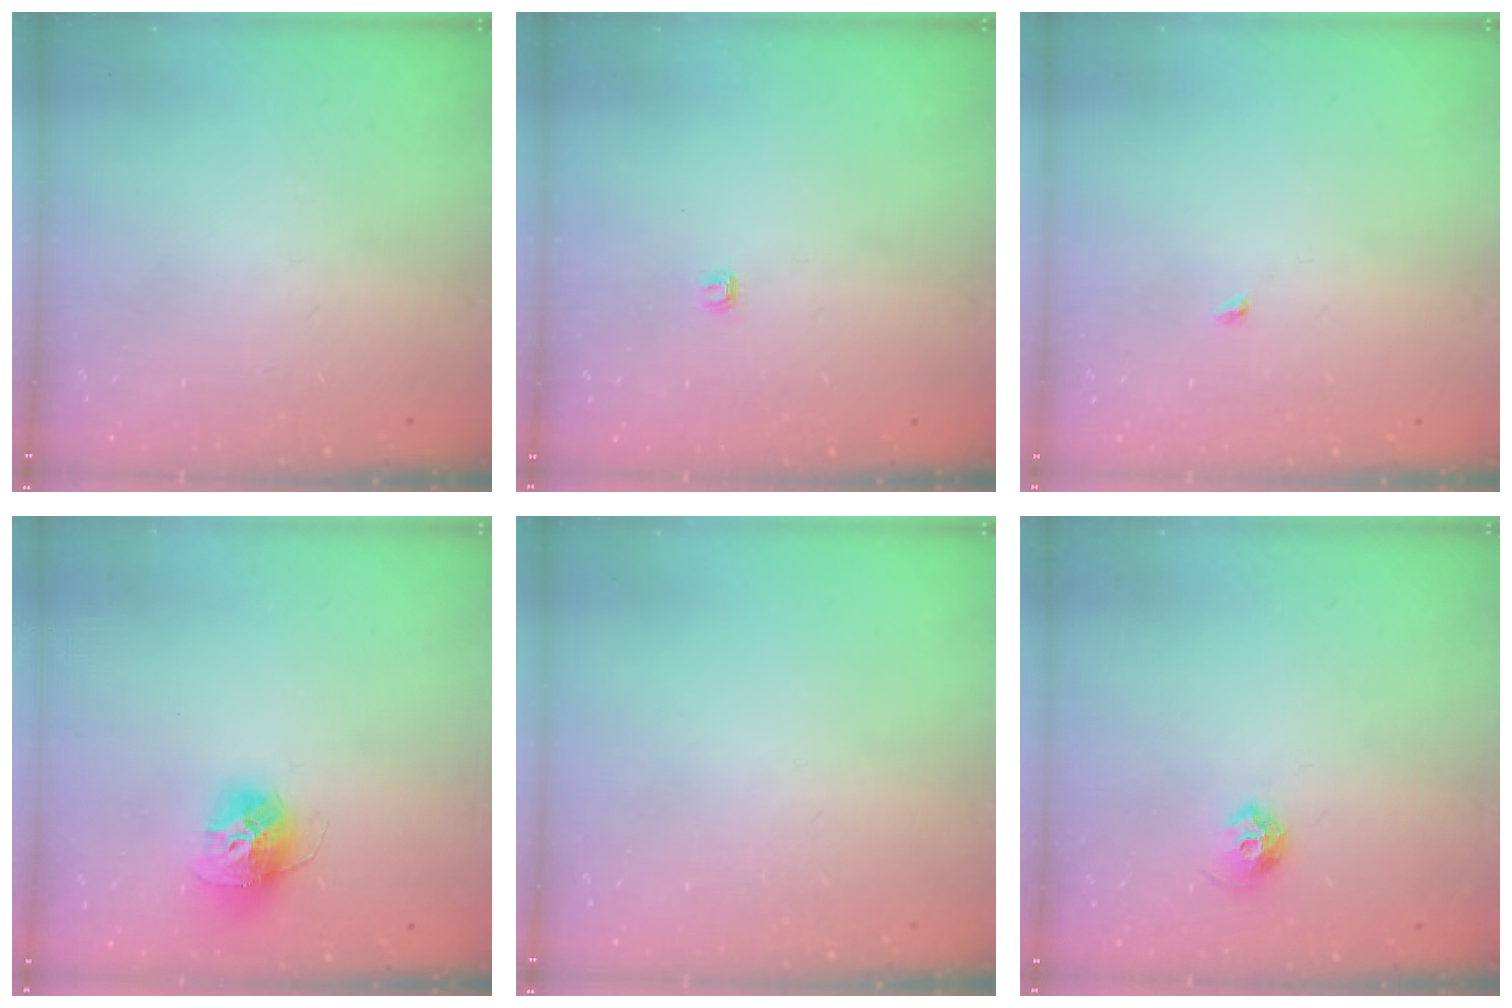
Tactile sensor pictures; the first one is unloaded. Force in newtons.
{"total": 2.8, "press": 2.8, "slide": 0.4}
{"total": 1.9, "press": 1.9, "slide": 0.3}
{"total": 12.1, "press": 12.0, "slide": 1.0}
{"total": 0.0}
{"total": 6.1, "press": 6.0, "slide": 1.1}